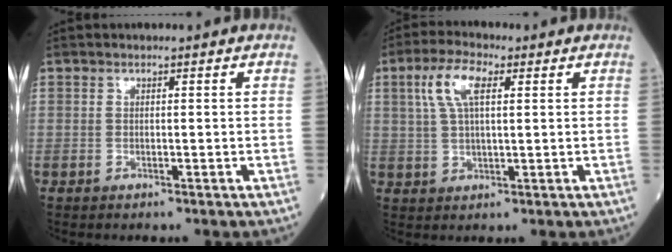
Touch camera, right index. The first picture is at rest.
{"total": 6.8, "force": [2.5, 2.3, 5.9], "torque": [-0.128, 0.017, 0.049]}